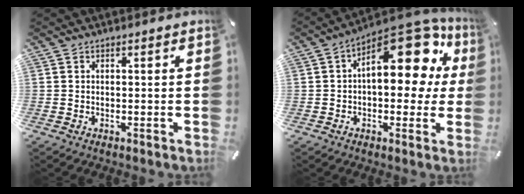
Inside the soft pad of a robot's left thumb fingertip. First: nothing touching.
{"total": 19.8, "force": [7.0, 10.5, 15.3], "torque": [-0.186, -0.060, 0.116]}